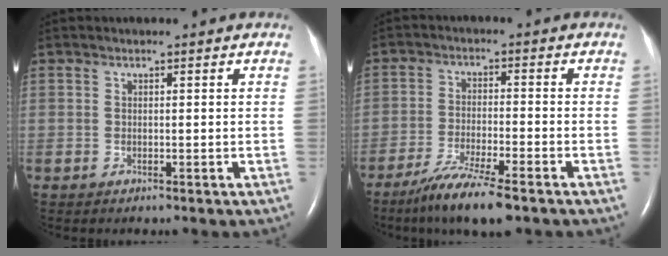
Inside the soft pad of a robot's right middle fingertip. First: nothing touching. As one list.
[{"total": 8.9, "force": [-6.5, 0.5, 6.1], "torque": [-0.118, -0.026, -0.114]}]